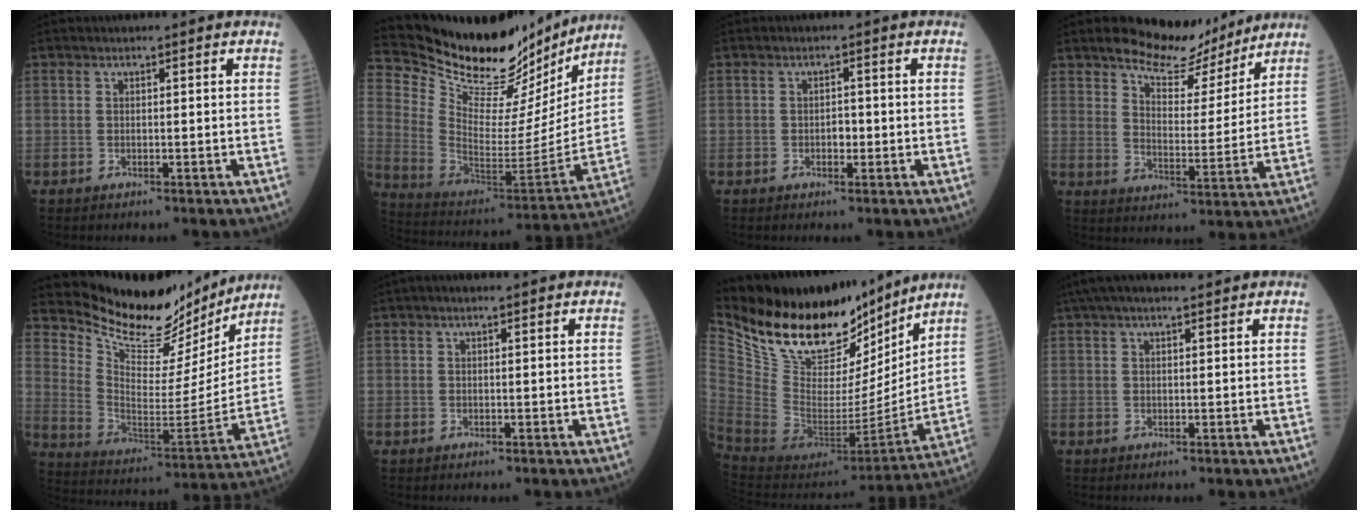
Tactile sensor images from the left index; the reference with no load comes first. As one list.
[{"total": 26.3, "force": [23.2, 7.2, 9.9], "torque": [-0.177, -0.038, 0.352]}, {"total": 1.4, "force": [-0.3, 0.8, 1.1], "torque": [-0.017, 0.002, -0.005]}, {"total": 10.0, "force": [9.0, 3.0, 2.9], "torque": [-0.049, -0.012, 0.139]}, {"total": 19.0, "force": [17.7, 4.6, 5.3], "torque": [-0.102, -0.043, 0.273]}, {"total": 2.4, "force": [1.8, 0.3, 1.7], "torque": [-0.031, 0.020, 0.028]}, {"total": 24.9, "force": [20.3, 8.1, 12.0], "torque": [-0.220, -0.015, 0.346]}, {"total": 8.3, "force": [6.9, 1.1, 4.5], "torque": [-0.077, 0.041, 0.104]}]